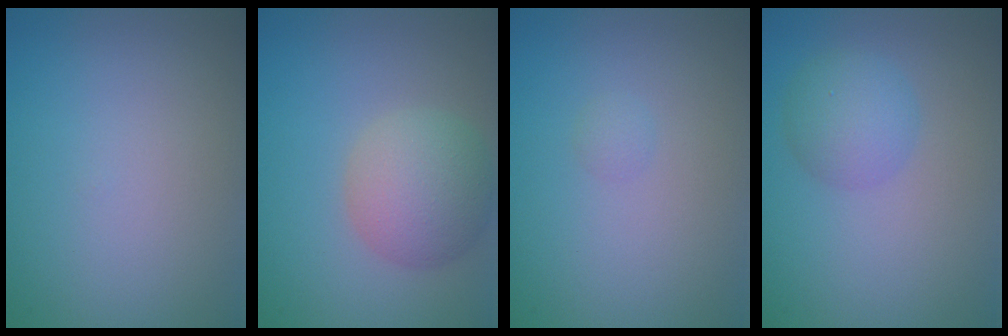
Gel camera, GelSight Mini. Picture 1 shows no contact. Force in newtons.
{"total": 5.1, "press": 5.0, "slide": 0.3}
{"total": 0.6, "press": 0.6, "slide": 0.1}
{"total": 3.0, "press": 3.0, "slide": 0.1}